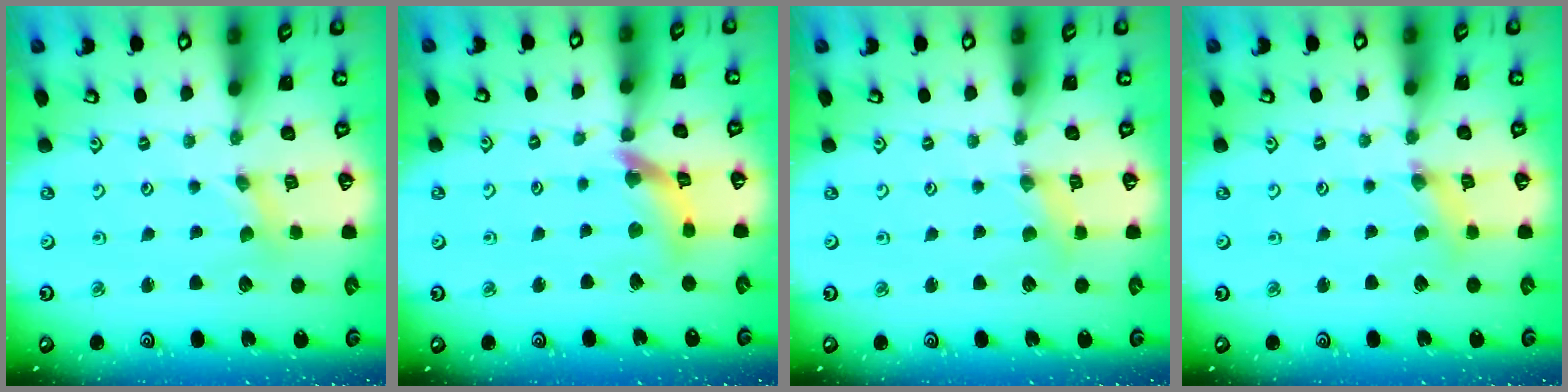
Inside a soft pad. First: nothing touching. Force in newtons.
{"total": 11.3, "press": 11.3, "slide": 1.4}
{"total": 2.4, "press": 2.4, "slide": 0.3}
{"total": 2.5, "press": 2.4, "slide": 0.3}